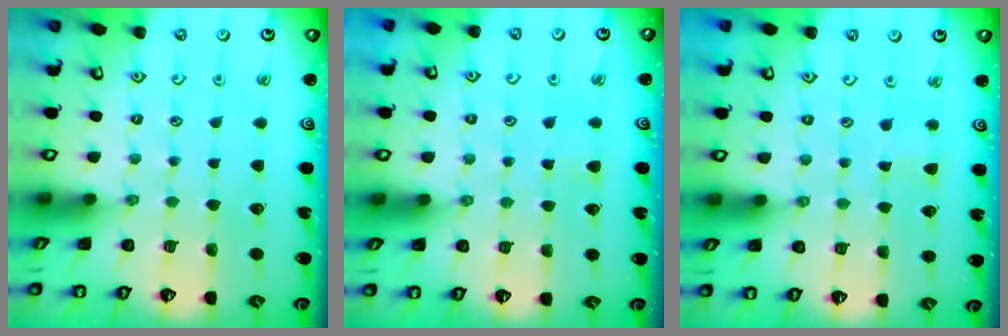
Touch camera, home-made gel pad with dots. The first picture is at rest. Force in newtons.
{"total": 3.9, "press": 3.8, "slide": 0.7}
{"total": 2.3, "press": 2.3, "slide": 0.4}